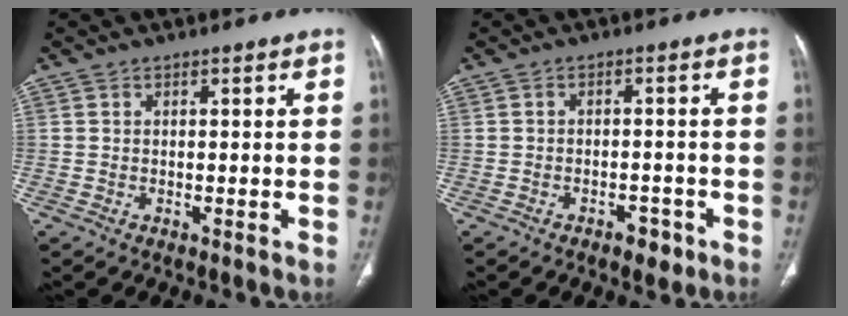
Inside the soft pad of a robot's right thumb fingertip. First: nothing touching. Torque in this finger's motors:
{"motor_torque": [0.30, 0.50, -0.29, 0.11, 0.13]}